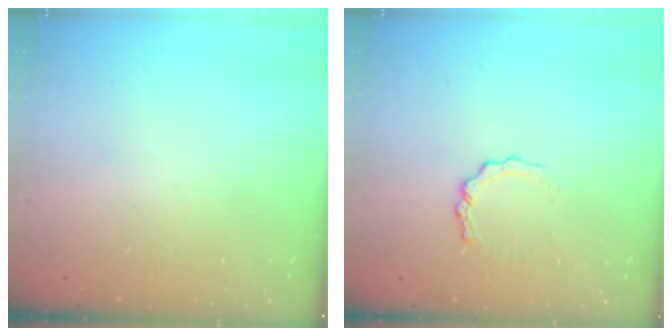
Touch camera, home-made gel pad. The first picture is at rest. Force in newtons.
{"total": 4.9, "press": 4.9, "slide": 0.5}